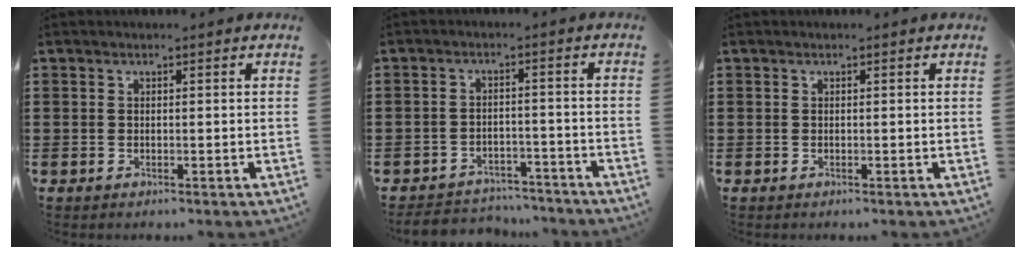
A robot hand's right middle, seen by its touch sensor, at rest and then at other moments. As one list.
[{"total": 3.8, "force": [-3.7, 0.8, 0.0], "torque": [-0.006, 0.003, -0.081]}, {"total": 0.0}]